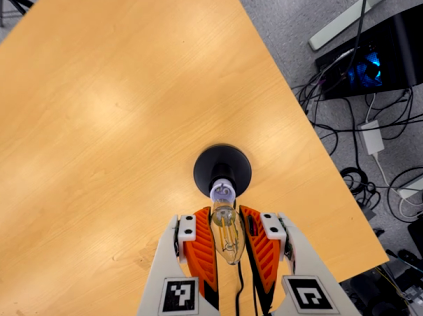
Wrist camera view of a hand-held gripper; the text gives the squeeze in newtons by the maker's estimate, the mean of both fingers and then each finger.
{"total": 21.8, "left": 23.5, "right": 20.2}